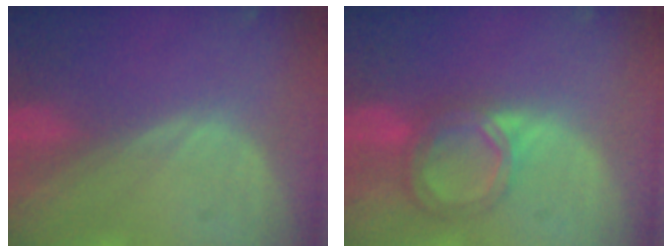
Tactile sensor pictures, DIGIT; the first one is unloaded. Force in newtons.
{"total": 6.4, "press": 5.6, "slide": 3.1}